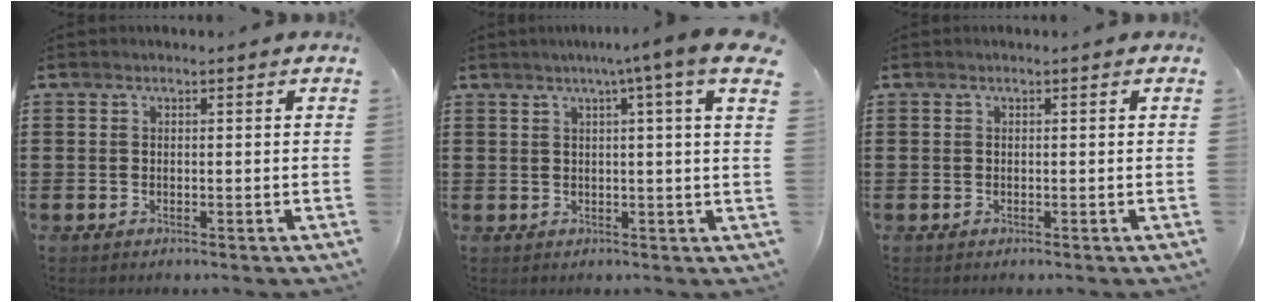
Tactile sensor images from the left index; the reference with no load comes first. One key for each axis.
{"total": 5.6, "fx": 3.2, "fy": -0.9, "fz": 4.5, "tx": -0.083, "ty": -0.010, "tz": 0.050}
{"total": 0.0}